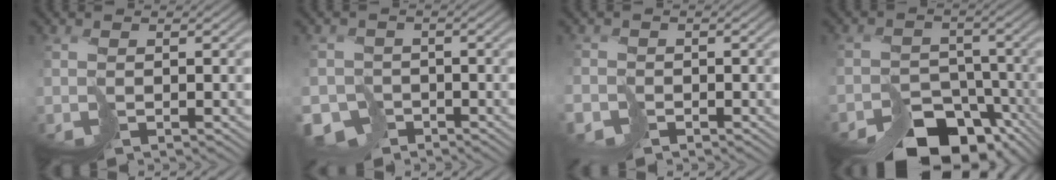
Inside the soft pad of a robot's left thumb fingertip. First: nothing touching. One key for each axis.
{"total": 4.8, "fx": -3.5, "fy": 3.2, "fz": 0.7, "tx": 0.005, "ty": -0.014, "tz": -0.069}
{"total": 2.0, "fx": -1.7, "fy": 0.7, "fz": -0.8, "tx": 0.031, "ty": -0.004, "tz": -0.039}
{"total": 11.4, "fx": -8.9, "fy": 6.2, "fz": 3.5, "tx": -0.045, "ty": -0.026, "tz": -0.120}